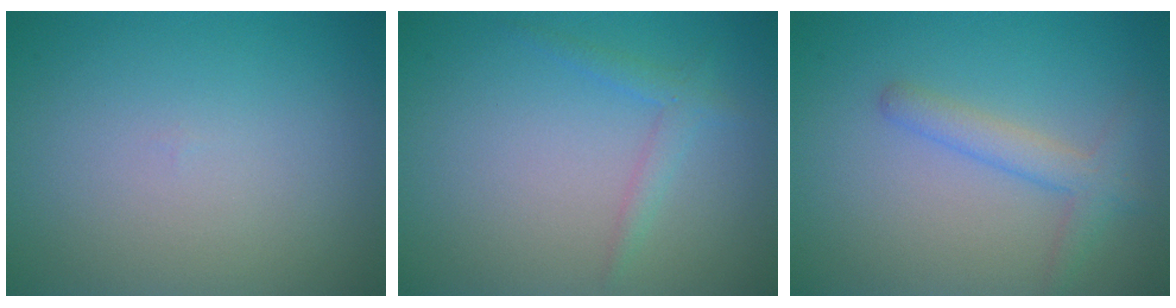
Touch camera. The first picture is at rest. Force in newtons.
{"total": 1.5, "press": 1.5, "slide": 0.1}
{"total": 2.5, "press": 2.5, "slide": 0.1}